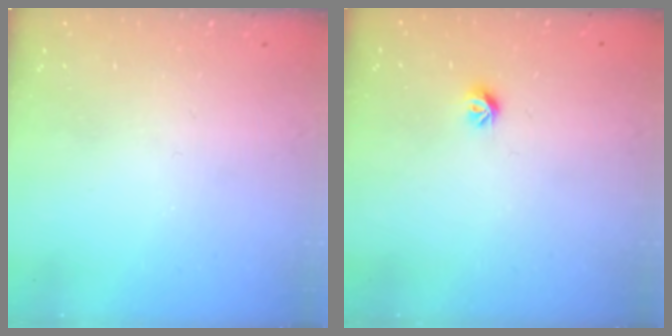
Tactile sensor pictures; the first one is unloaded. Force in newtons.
{"total": 6.0, "press": 6.0, "slide": 0.7}